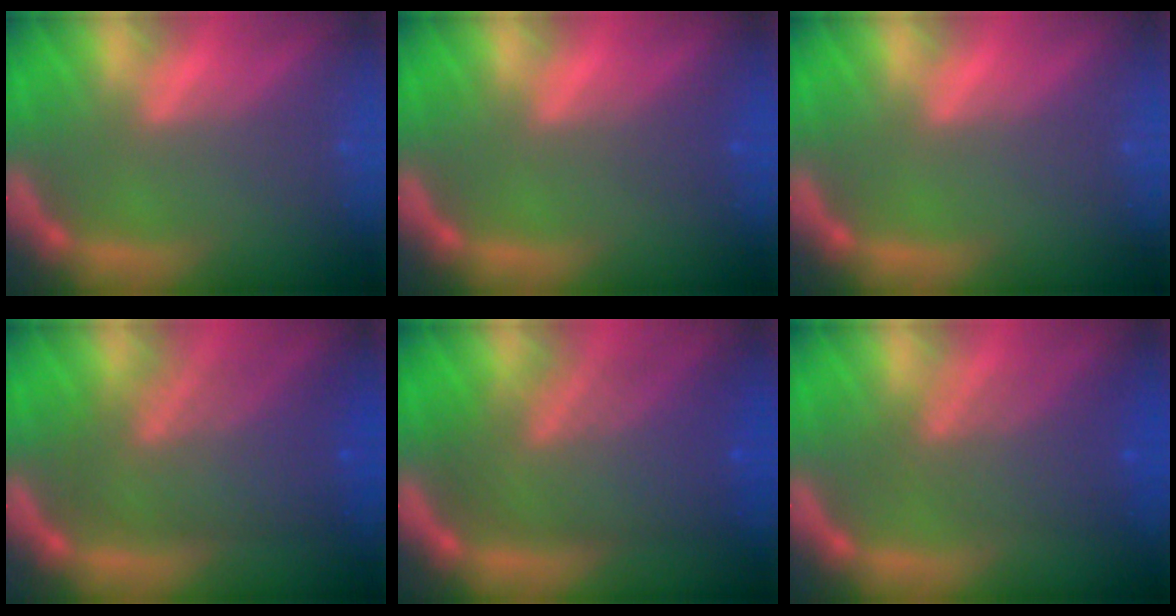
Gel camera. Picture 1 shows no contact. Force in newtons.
{"total": 1.0}
{"total": 0.0}
{"total": 8.6}
{"total": 9.5}
{"total": 5.5}